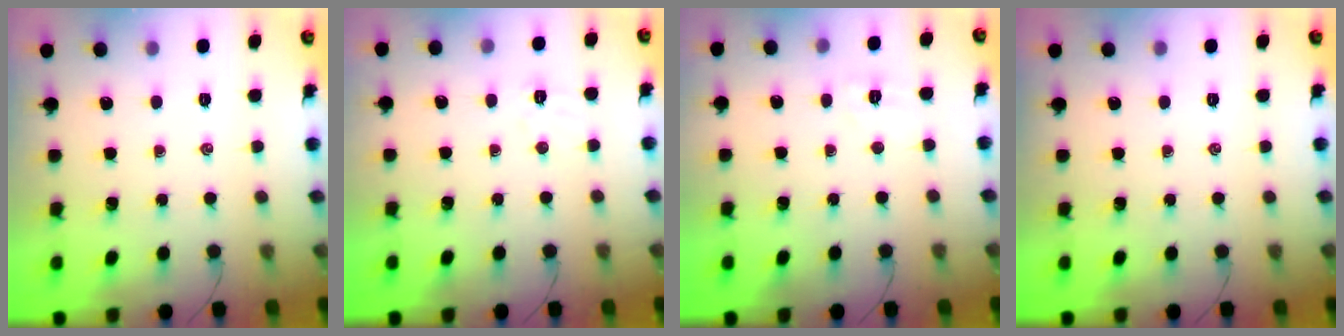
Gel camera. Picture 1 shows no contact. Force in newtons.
{"total": 4.9, "press": 4.7, "slide": 1.2}
{"total": 4.0, "press": 3.9, "slide": 1.0}
{"total": 0.0}